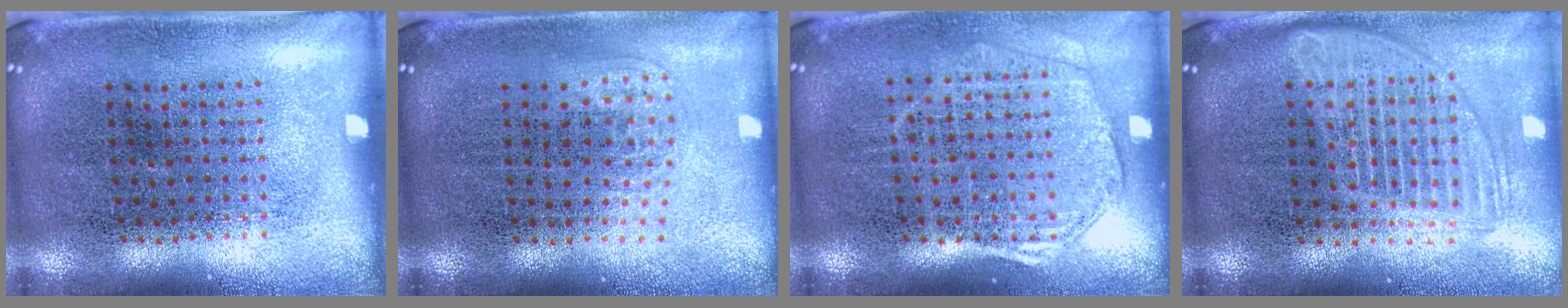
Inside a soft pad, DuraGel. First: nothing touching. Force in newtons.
{"total": 1.0, "press": 0.7, "slide": 0.7}
{"total": 1.7, "press": 1.5, "slide": 0.7}
{"total": 1.8, "press": 1.5, "slide": 0.9}